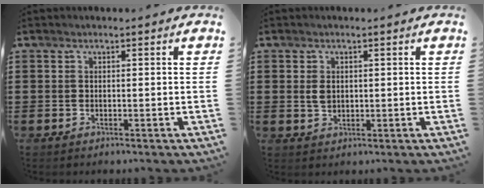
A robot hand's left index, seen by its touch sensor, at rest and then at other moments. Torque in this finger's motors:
{"motor_torque": [0.56, 0.36, 0.34, 0.06]}